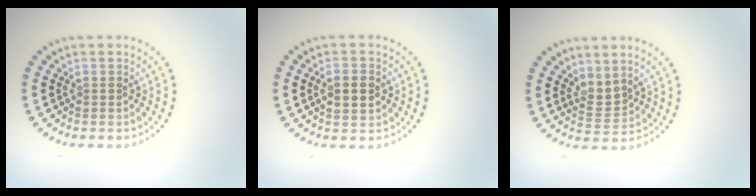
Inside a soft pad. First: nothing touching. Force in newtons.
{"total": 2.4, "press": 2.4, "slide": 0.2}
{"total": 2.0, "press": 1.4, "slide": 1.4}